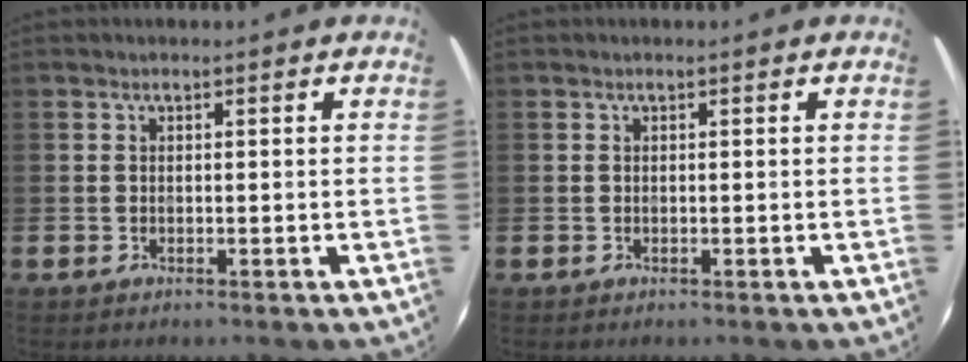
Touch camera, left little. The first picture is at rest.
{"total": 0.0}